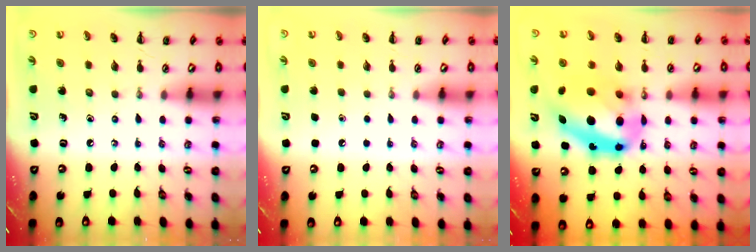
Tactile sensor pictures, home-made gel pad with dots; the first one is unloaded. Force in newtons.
{"total": 1.8, "press": 1.7, "slide": 0.1}
{"total": 19.0, "press": 18.4, "slide": 4.6}